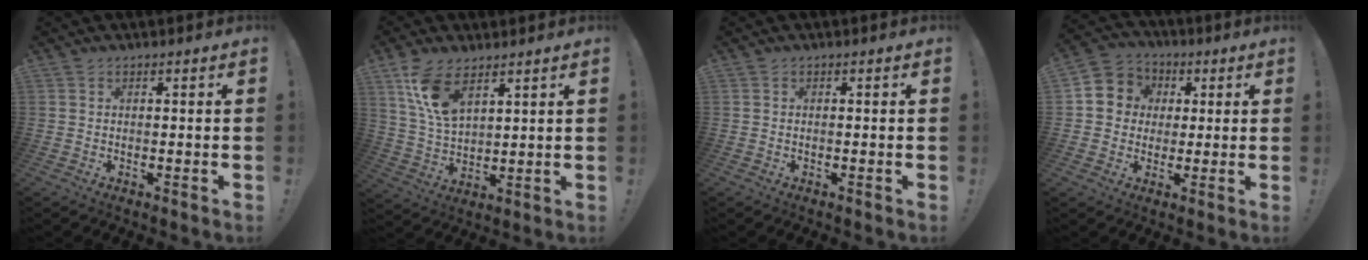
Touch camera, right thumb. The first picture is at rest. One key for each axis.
{"total": 11.1, "fx": 6.6, "fy": 5.3, "fz": 7.1, "tx": -0.143, "ty": -0.022, "tz": 0.125}
{"total": 0.0}
{"total": 8.1, "fx": 0.4, "fy": 7.8, "fz": 2.0, "tx": -0.034, "ty": 0.011, "tz": 0.015}